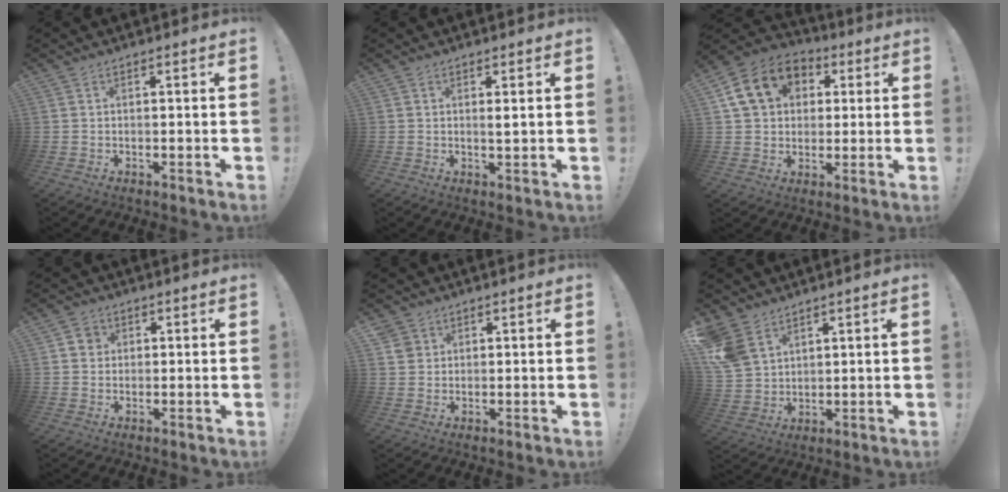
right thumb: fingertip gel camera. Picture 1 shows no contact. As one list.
[{"total": 1.5, "force": [0.6, 0.0, 1.3], "torque": [-0.013, -0.007, 0.007]}, {"total": 15.3, "force": [5.0, 12.3, 7.6], "torque": [-0.103, -0.005, 0.102]}, {"total": 3.6, "force": [0.6, 3.3, 1.3], "torque": [-0.018, 0.005, 0.012]}, {"total": 3.4, "force": [1.8, 2.8, 0.5], "torque": [-0.013, -0.001, 0.035]}, {"total": 9.3, "force": [6.0, 6.1, 3.7], "torque": [-0.076, -0.030, 0.123]}]